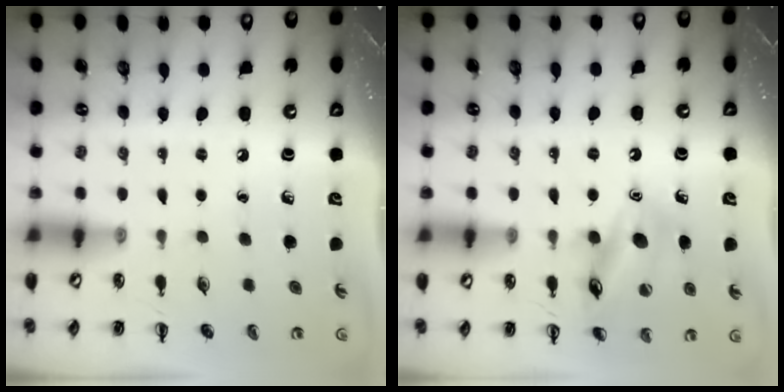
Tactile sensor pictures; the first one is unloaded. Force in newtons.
{"total": 13.8, "press": 13.8, "slide": 1.5}